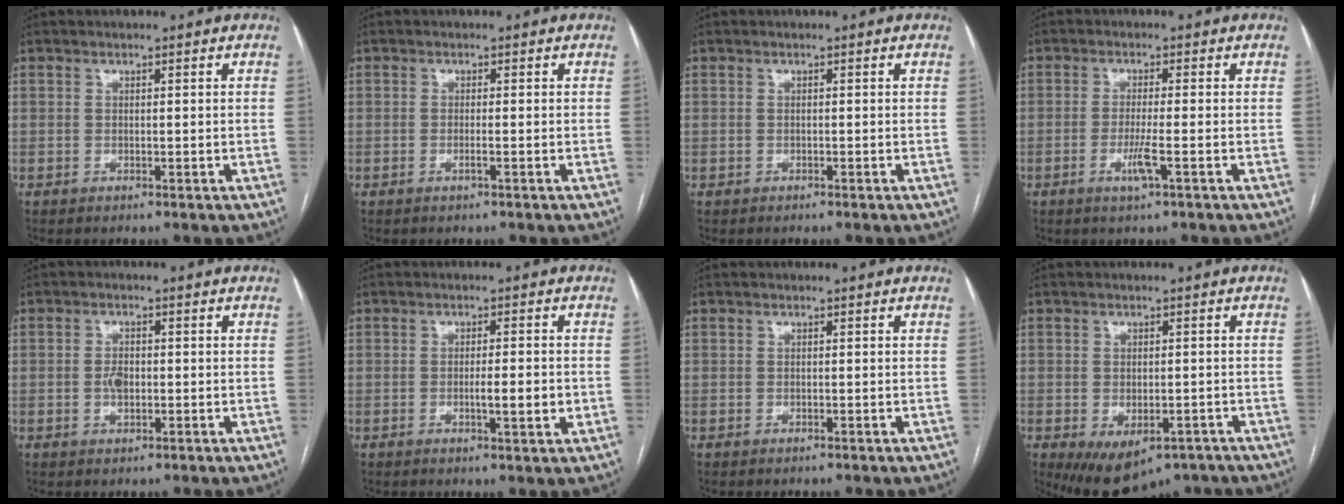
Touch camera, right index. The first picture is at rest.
{"total": 0.9, "force": [-0.5, -0.2, 0.8], "torque": [-0.017, -0.001, -0.008]}
{"total": 0.0}
{"total": 3.5, "force": [-1.5, -0.3, 3.2], "torque": [-0.065, -0.009, -0.030]}
{"total": 2.5, "force": [-0.5, 1.3, 2.0], "torque": [-0.040, 0.001, -0.008]}
{"total": 4.0, "force": [-0.9, 0.4, 3.8], "torque": [-0.063, -0.003, -0.011]}
{"total": 0.0}
{"total": 10.5, "force": [-6.5, 5.7, 6.0], "torque": [-0.098, -0.001, -0.084]}